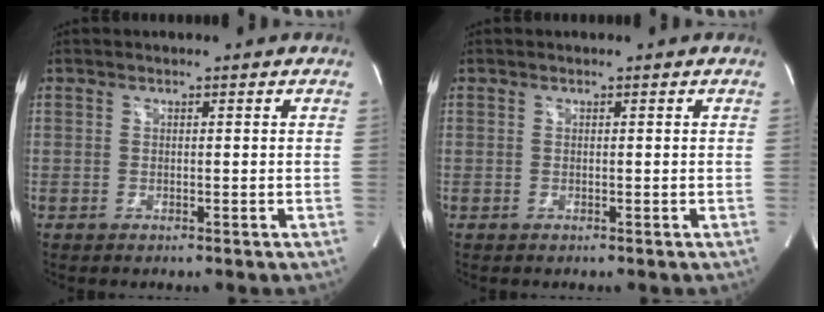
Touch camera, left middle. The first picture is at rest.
{"total": 0.0}